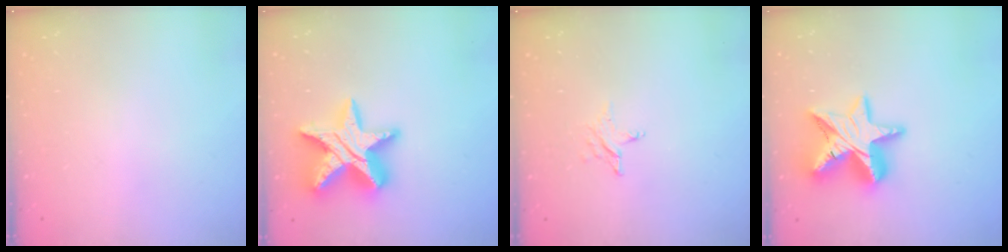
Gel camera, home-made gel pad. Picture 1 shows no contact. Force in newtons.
{"total": 19.6, "press": 19.6, "slide": 1.1}
{"total": 3.0, "press": 3.0, "slide": 0.3}
{"total": 20.0, "press": 19.9, "slide": 1.7}